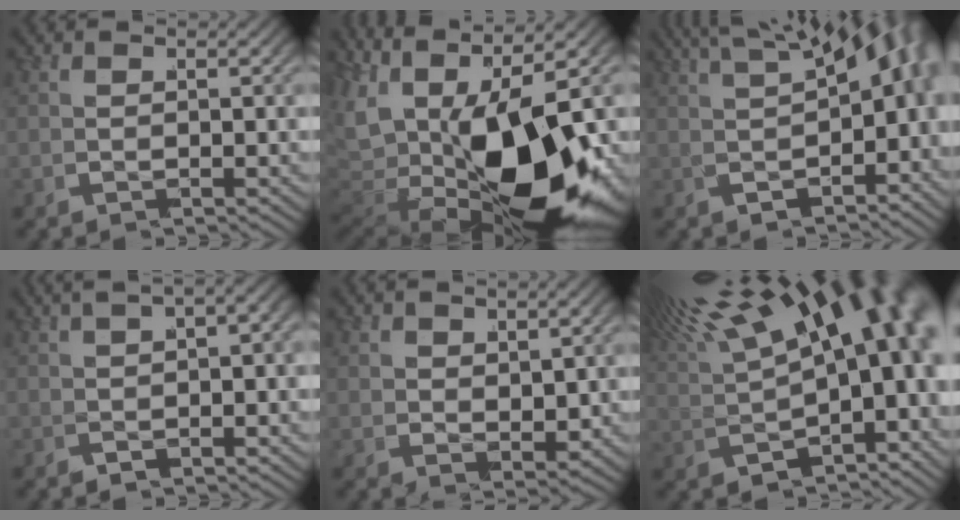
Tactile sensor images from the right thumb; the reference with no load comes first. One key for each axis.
{"total": 20.2, "fx": -1.9, "fy": 12.5, "fz": 15.7, "tx": -0.283, "ty": -0.046, "tz": -0.015}
{"total": 9.9, "fx": 1.8, "fy": 5.7, "fz": 7.9, "tx": -0.098, "ty": 0.005, "tz": 0.027}
{"total": 6.7, "fx": 1.0, "fy": 3.8, "fz": 5.4, "tx": -0.080, "ty": 0.012, "tz": 0.007}
{"total": 1.7, "fx": 1.5, "fy": 0.7, "fz": 0.6, "tx": -0.006, "ty": 0.003, "tz": 0.030}
{"total": 14.8, "fx": 3.0, "fy": 8.7, "fz": 11.6, "tx": -0.161, "ty": -0.011, "tz": 0.056}